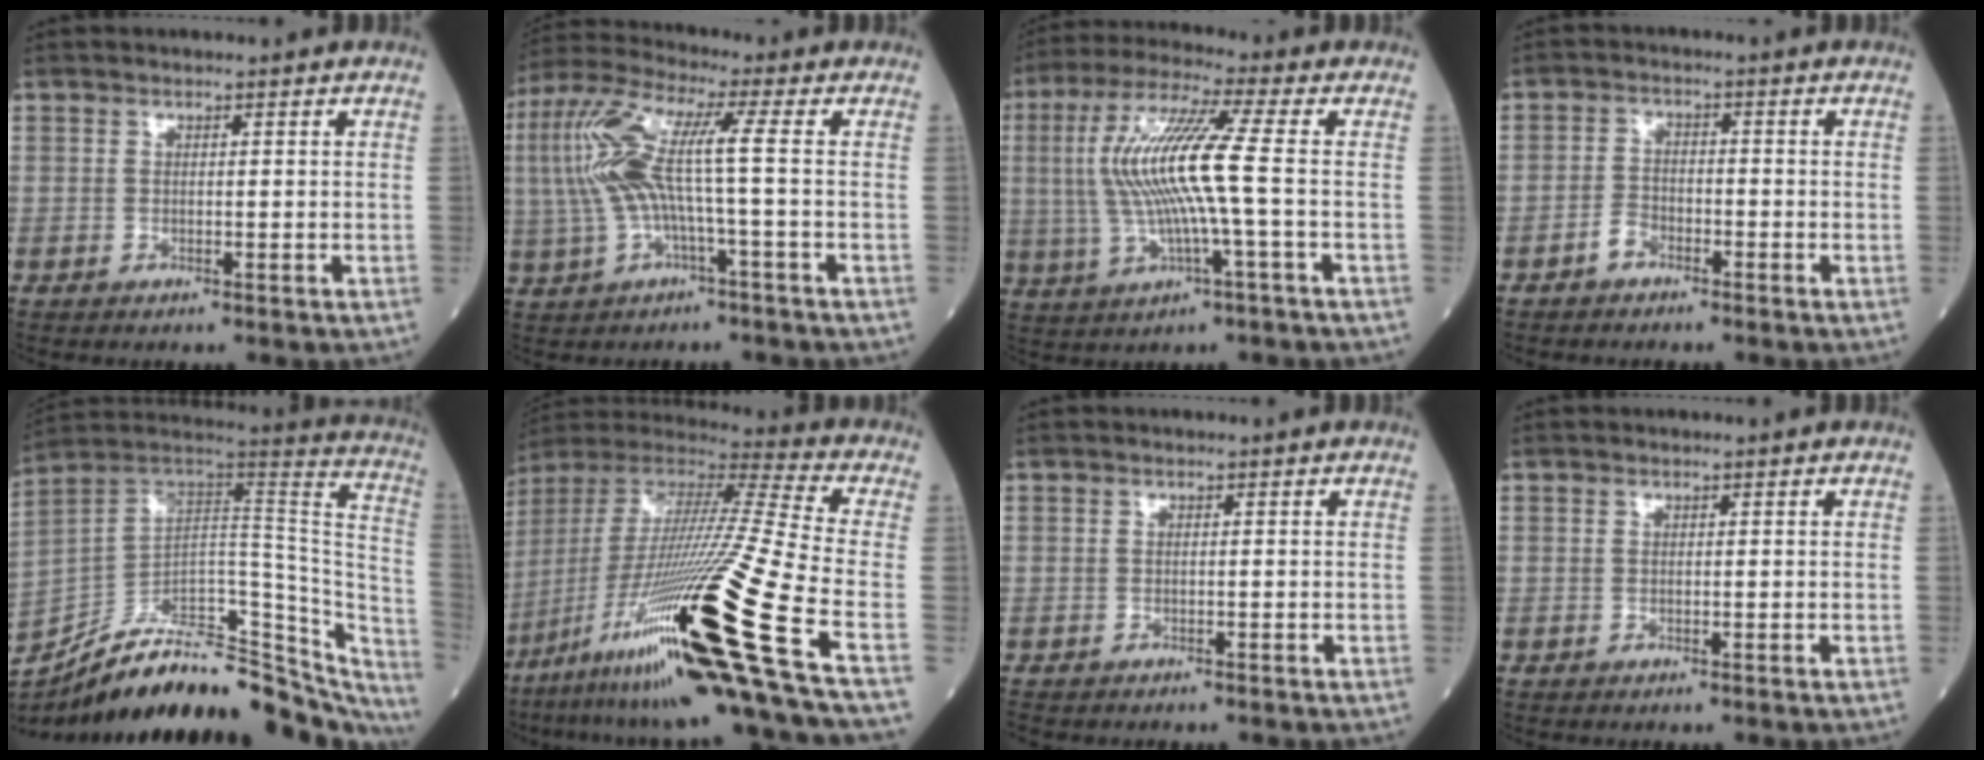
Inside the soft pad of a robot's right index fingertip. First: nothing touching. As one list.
[{"total": 10.8, "force": [-0.1, 0.7, 10.8], "torque": [-0.243, 0.030, -0.008]}, {"total": 12.6, "force": [0.1, 0.1, 12.6], "torque": [-0.266, 0.013, -0.001]}, {"total": 2.6, "force": [-1.9, 1.5, 0.9], "torque": [-0.016, 0.006, -0.036]}, {"total": 33.4, "force": [-27.3, 9.7, 16.6], "torque": [-0.201, 0.015, -0.381]}, {"total": 29.8, "force": [-13.8, -1.1, 26.3], "torque": [-0.480, -0.048, -0.253]}, {"total": 1.7, "force": [-1.6, 0.6, 0.4], "torque": [-0.009, -0.003, -0.023]}, {"total": 0.0}]